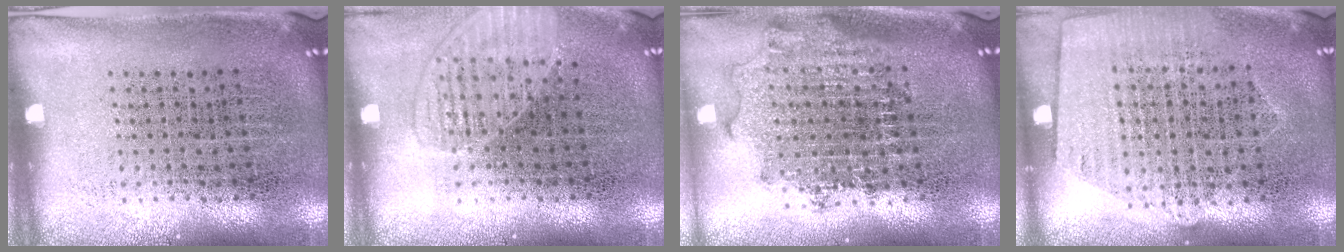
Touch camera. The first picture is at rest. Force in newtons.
{"total": 1.4, "press": 1.4, "slide": 0.2}
{"total": 1.8, "press": 1.4, "slide": 1.1}
{"total": 1.3, "press": 1.2, "slide": 0.5}